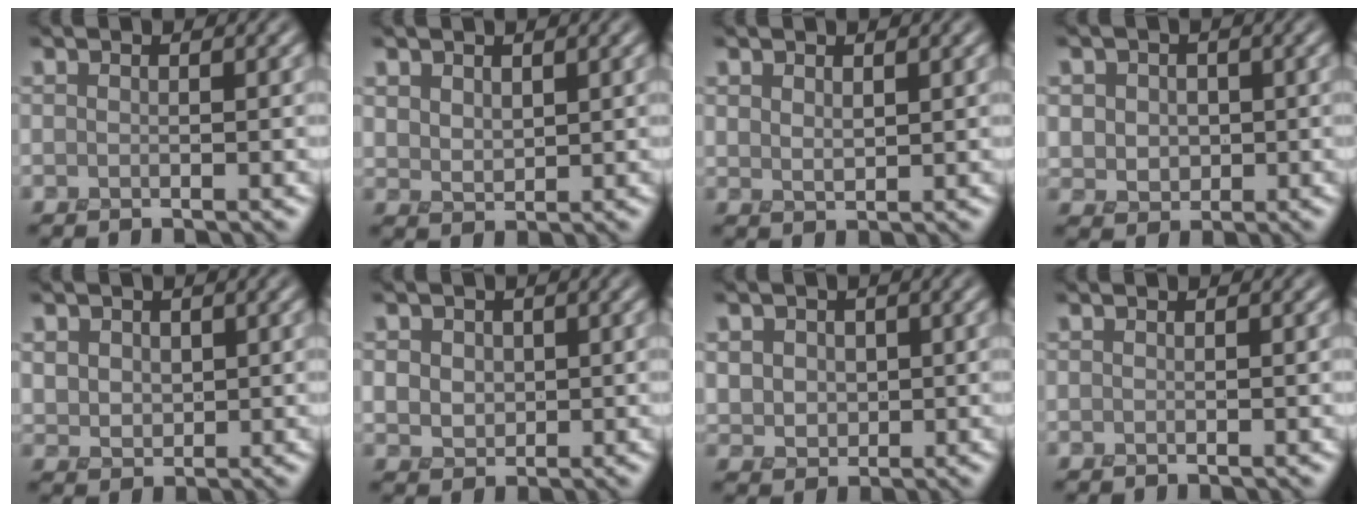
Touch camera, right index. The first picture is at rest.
{"total": 2.0, "force": [1.0, 1.4, 1.0], "torque": [-0.029, -0.006, 0.021]}
{"total": 1.3, "force": [1.0, 0.6, 0.5], "torque": [-0.015, -0.005, 0.024]}
{"total": 3.8, "force": [0.4, 3.4, 1.6], "torque": [-0.027, 0.008, 0.000]}
{"total": 3.8, "force": [1.3, 3.1, 1.9], "torque": [-0.051, 0.008, 0.020]}
{"total": 3.6, "force": [1.0, 3.0, 1.8], "torque": [-0.042, 0.010, 0.012]}
{"total": 4.0, "force": [0.8, 3.5, 1.7], "torque": [-0.037, 0.010, 0.008]}
{"total": 0.0}